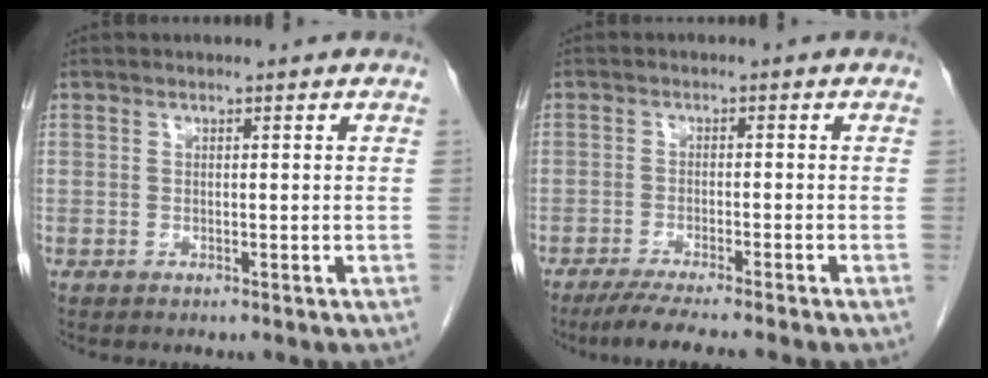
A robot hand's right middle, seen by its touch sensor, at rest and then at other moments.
{"total": 7.5, "force": [-6.2, -0.6, 4.1], "torque": [-0.054, -0.020, -0.099]}